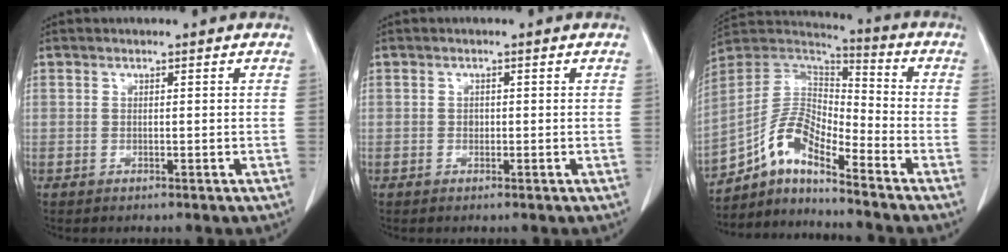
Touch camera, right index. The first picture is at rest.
{"total": 0.7, "force": [0.0, 0.6, 0.3], "torque": [-0.001, 0.004, 0.002]}
{"total": 10.7, "force": [-7.7, 2.6, 6.9], "torque": [-0.140, 0.034, -0.145]}